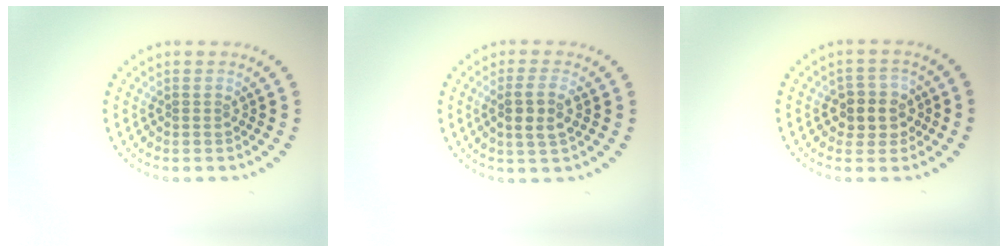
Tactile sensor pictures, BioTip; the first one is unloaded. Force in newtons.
{"total": 2.6, "press": 2.5, "slide": 0.9}
{"total": 3.0, "press": 2.7, "slide": 1.2}